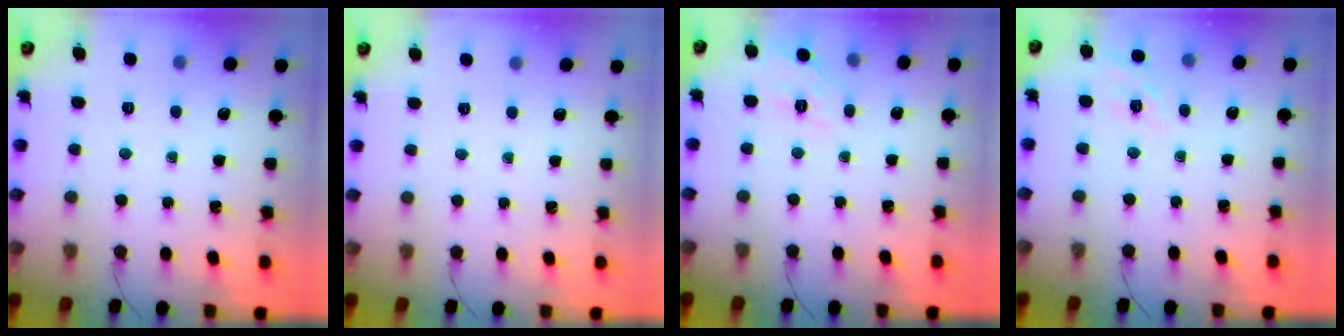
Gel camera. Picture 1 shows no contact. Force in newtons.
{"total": 2.5, "press": 2.4, "slide": 0.5}
{"total": 9.4, "press": 9.3, "slide": 1.3}
{"total": 3.1, "press": 2.7, "slide": 1.4}